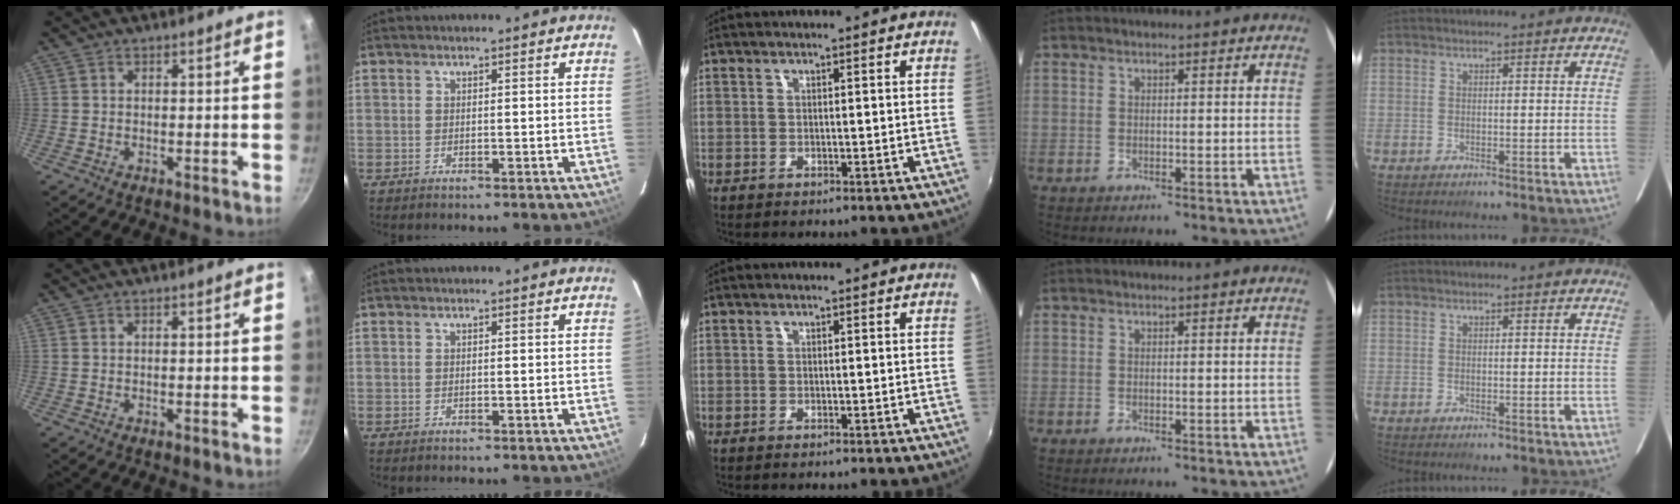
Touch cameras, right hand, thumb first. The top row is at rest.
{}